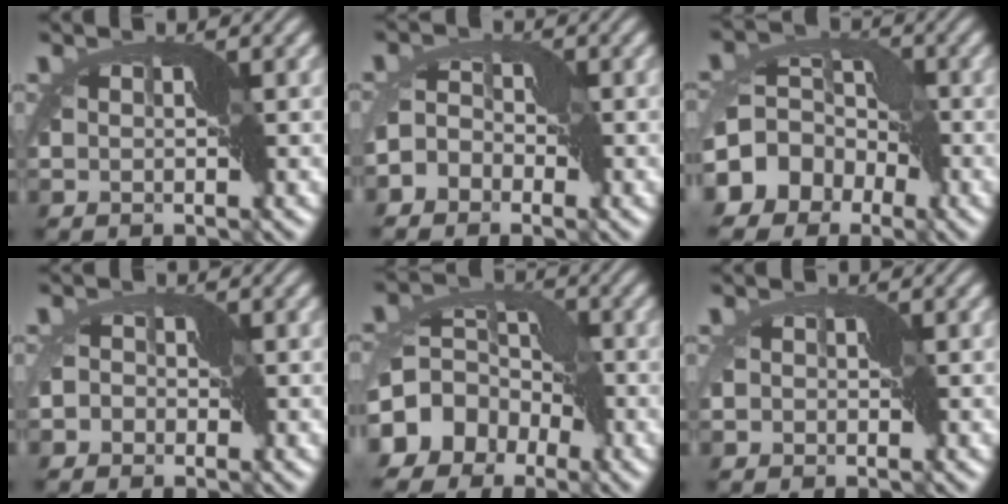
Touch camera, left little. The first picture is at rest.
{"total": 3.3, "force": [-2.0, 2.3, 1.3], "torque": [-0.014, 0.014, -0.050]}
{"total": 10.9, "force": [-4.1, 8.7, 5.1], "torque": [-0.091, -0.002, -0.095]}
{"total": 2.8, "force": [-1.8, 2.1, 0.4], "torque": [0.008, 0.011, -0.043]}
{"total": 11.5, "force": [-4.8, 8.9, 5.5], "torque": [-0.097, -0.010, -0.099]}
{"total": 1.3, "force": [-0.7, 1.1, 0.4], "torque": [-0.006, 0.005, -0.011]}